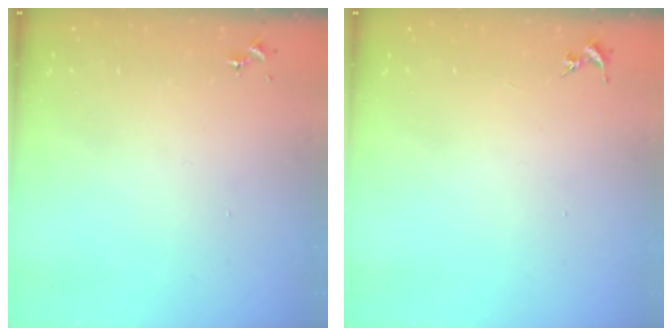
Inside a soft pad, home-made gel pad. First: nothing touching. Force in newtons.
{"total": 0.0}